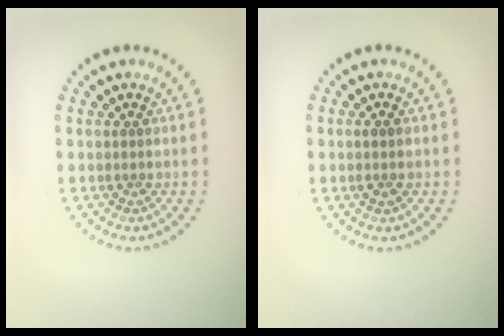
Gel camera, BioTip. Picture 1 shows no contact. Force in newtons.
{"total": 1.1, "press": 1.0, "slide": 0.4}